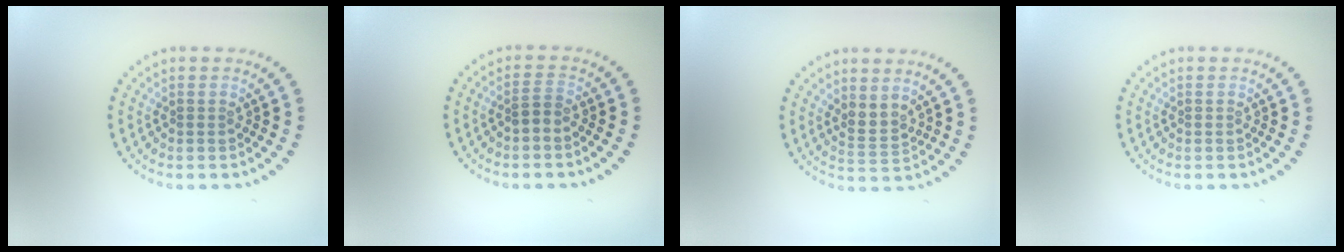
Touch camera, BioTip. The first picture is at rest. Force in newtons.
{"total": 1.4, "press": 1.1, "slide": 0.8}
{"total": 2.0, "press": 1.4, "slide": 1.4}
{"total": 0.0}